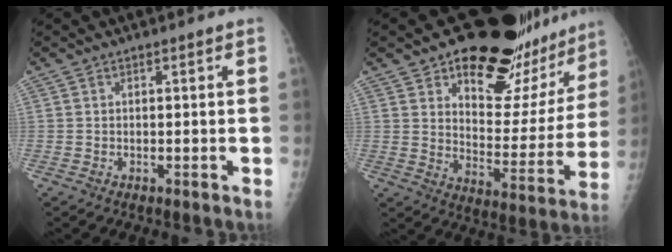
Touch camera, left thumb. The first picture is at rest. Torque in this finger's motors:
{"motor_torque": [1.78, 1.78, 0.30, -0.92, 0.20]}